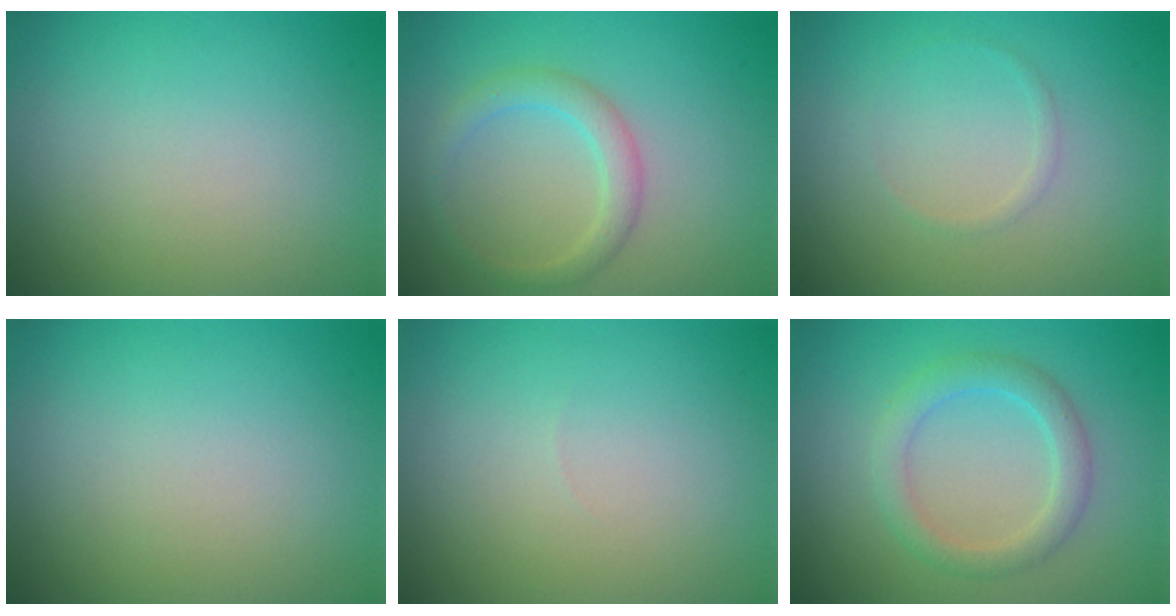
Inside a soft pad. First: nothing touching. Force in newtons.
{"total": 2.5, "press": 2.5, "slide": 0.0}
{"total": 0.6, "press": 0.6, "slide": 0.1}
{"total": 0.0}
{"total": 0.0}
{"total": 2.9, "press": 2.9, "slide": 0.2}